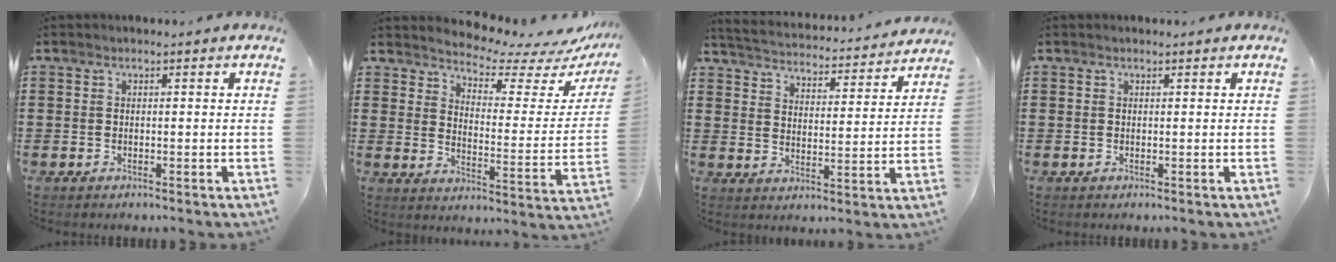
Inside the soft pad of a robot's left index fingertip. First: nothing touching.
{"total": 4.6, "force": [4.4, 0.5, 1.1], "torque": [-0.039, -0.040, 0.070]}
{"total": 3.5, "force": [3.5, -0.1, -0.2], "torque": [-0.021, -0.035, 0.053]}
{"total": 0.0}